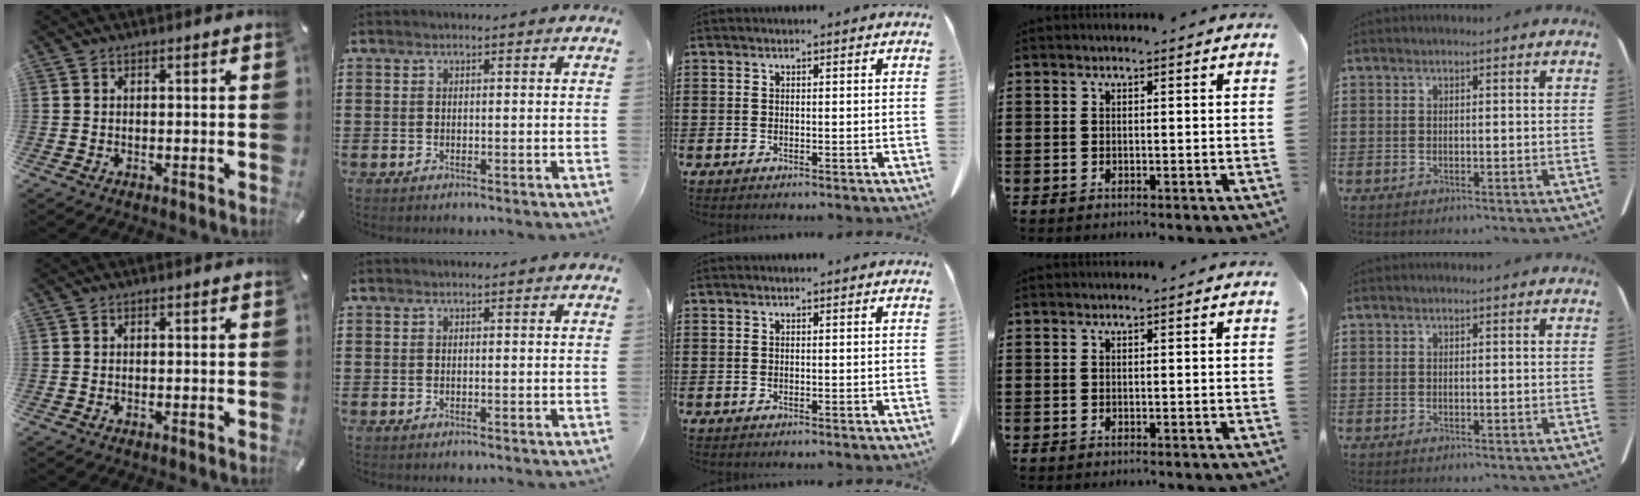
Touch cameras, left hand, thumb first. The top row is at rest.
{}